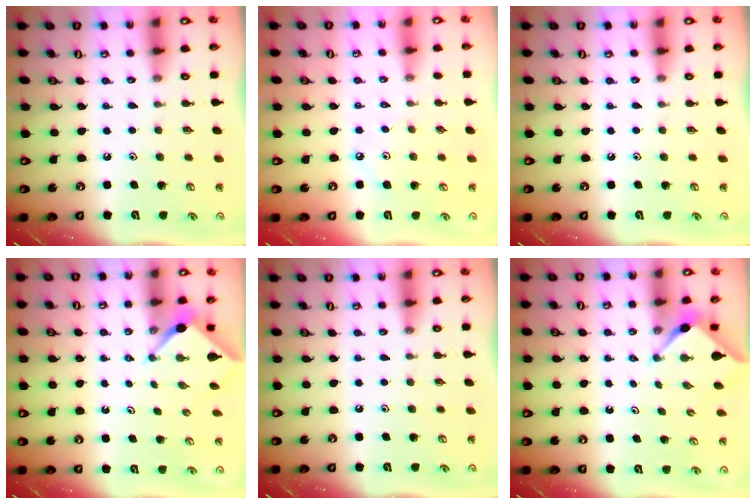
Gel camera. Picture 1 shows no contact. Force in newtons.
{"total": 1.7, "press": 1.7, "slide": 0.3}
{"total": 0.0}
{"total": 2.5, "press": 2.5, "slide": 0.3}
{"total": 0.0}
{"total": 3.1, "press": 3.1, "slide": 0.4}